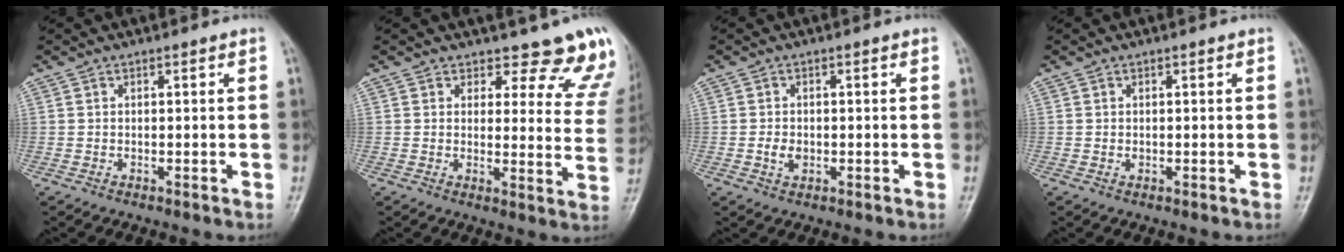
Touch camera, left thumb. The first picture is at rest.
{"total": 13.5, "force": [12.4, 4.7, 2.1], "torque": [0.037, -0.104, 0.112]}
{"total": 2.4, "force": [-0.5, 1.8, 1.6], "torque": [-0.024, 0.002, -0.009]}
{"total": 0.6, "force": [0.0, 0.5, 0.3], "torque": [-0.002, 0.001, -0.001]}